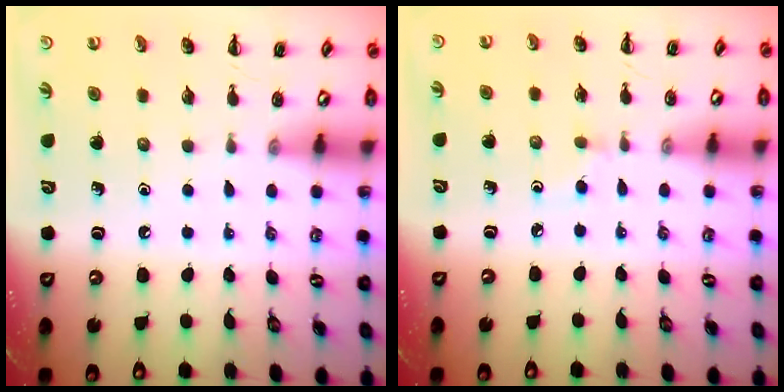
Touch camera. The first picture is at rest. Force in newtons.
{"total": 2.0, "press": 1.8, "slide": 0.8}